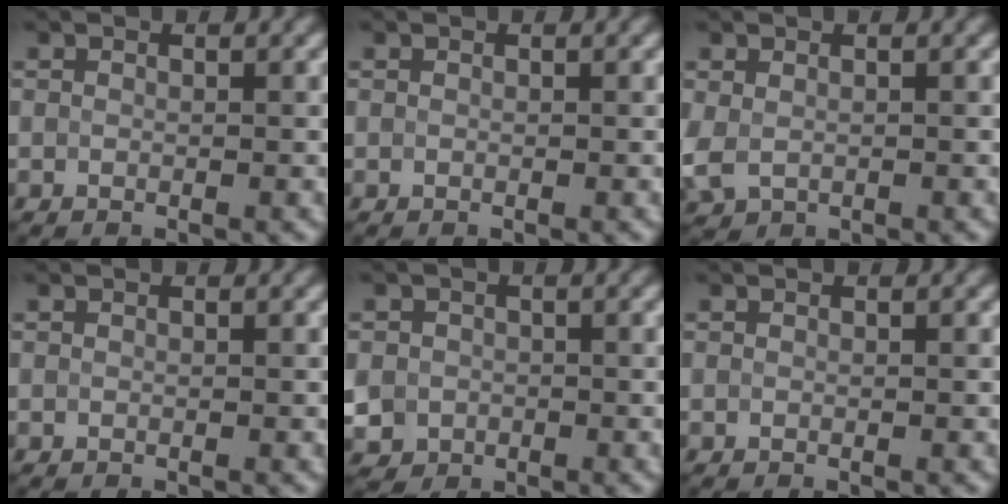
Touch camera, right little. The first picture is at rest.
{"total": 0.0}
{"total": 2.8, "force": [-0.1, 2.2, 1.8], "torque": [-0.052, -0.003, -0.002]}
{"total": 0.0}
{"total": 4.8, "force": [-1.3, 4.4, 1.3], "torque": [-0.030, -0.006, -0.046]}
{"total": 0.0}